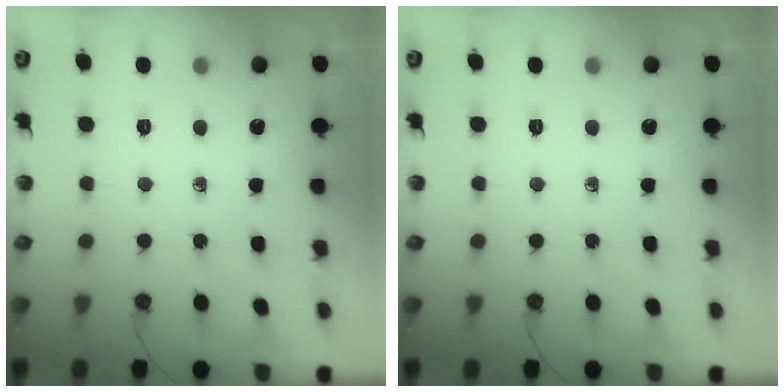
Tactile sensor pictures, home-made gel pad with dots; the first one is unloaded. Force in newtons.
{"total": 0.0}